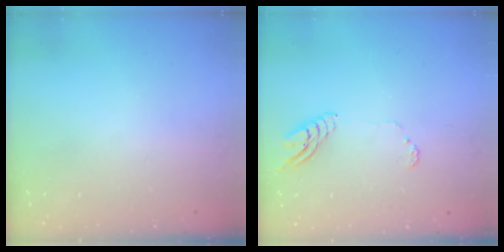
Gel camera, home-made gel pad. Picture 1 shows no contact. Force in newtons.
{"total": 6.4, "press": 6.4, "slide": 0.4}